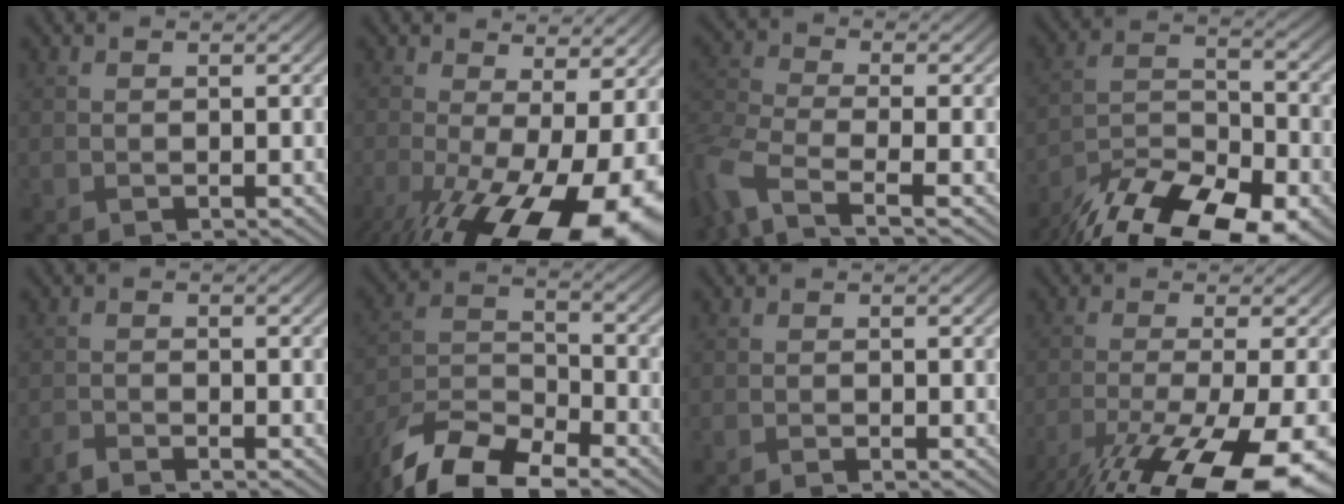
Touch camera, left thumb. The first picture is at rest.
{"total": 18.1, "force": [-6.7, 7.6, 15.0], "torque": [-0.273, -0.048, -0.085]}
{"total": 7.5, "force": [-5.0, 2.7, 4.9], "torque": [-0.130, -0.022, -0.106]}
{"total": 17.7, "force": [-13.7, 6.3, 9.2], "torque": [-0.189, -0.039, -0.213]}
{"total": 1.6, "force": [-1.5, 0.1, 0.5], "torque": [-0.014, -0.004, -0.038]}
{"total": 13.3, "force": [-10.0, 4.8, 7.4], "torque": [-0.156, -0.014, -0.191]}
{"total": 1.0, "force": [-0.6, 0.1, 0.7], "torque": [-0.012, -0.002, -0.011]}
{"total": 16.7, "force": [-10.9, 3.8, 12.1], "torque": [-0.217, -0.041, -0.165]}